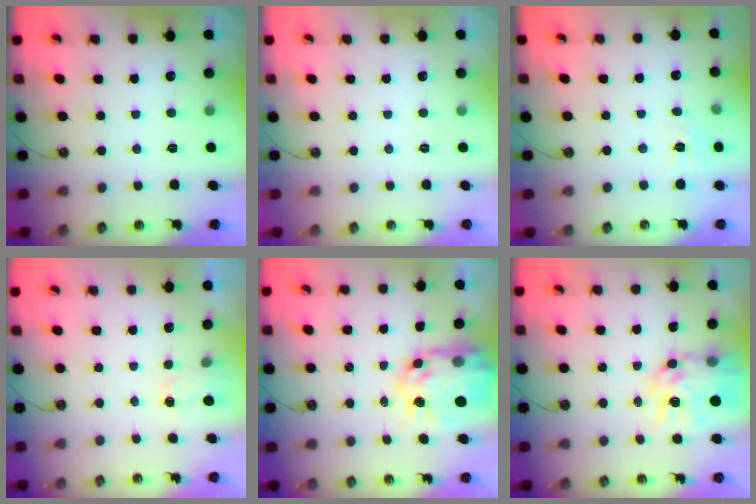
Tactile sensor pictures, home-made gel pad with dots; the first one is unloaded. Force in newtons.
{"total": 0.0}
{"total": 6.2, "press": 6.2, "slide": 0.7}
{"total": 1.1, "press": 1.1, "slide": 0.3}
{"total": 15.2, "press": 15.1, "slide": 1.4}
{"total": 14.2, "press": 14.1, "slide": 1.5}